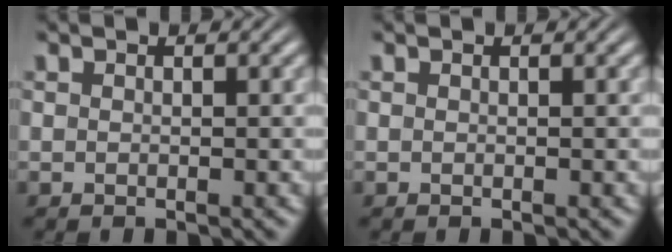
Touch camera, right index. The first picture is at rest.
{"total": 0.0}